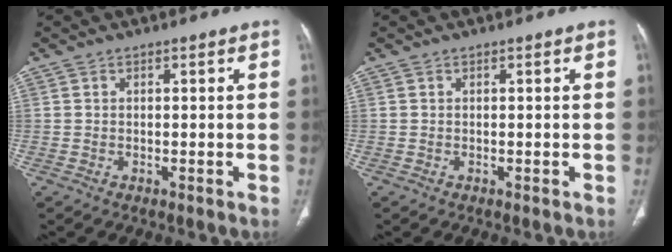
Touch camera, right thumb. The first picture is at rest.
{"total": 0.0}